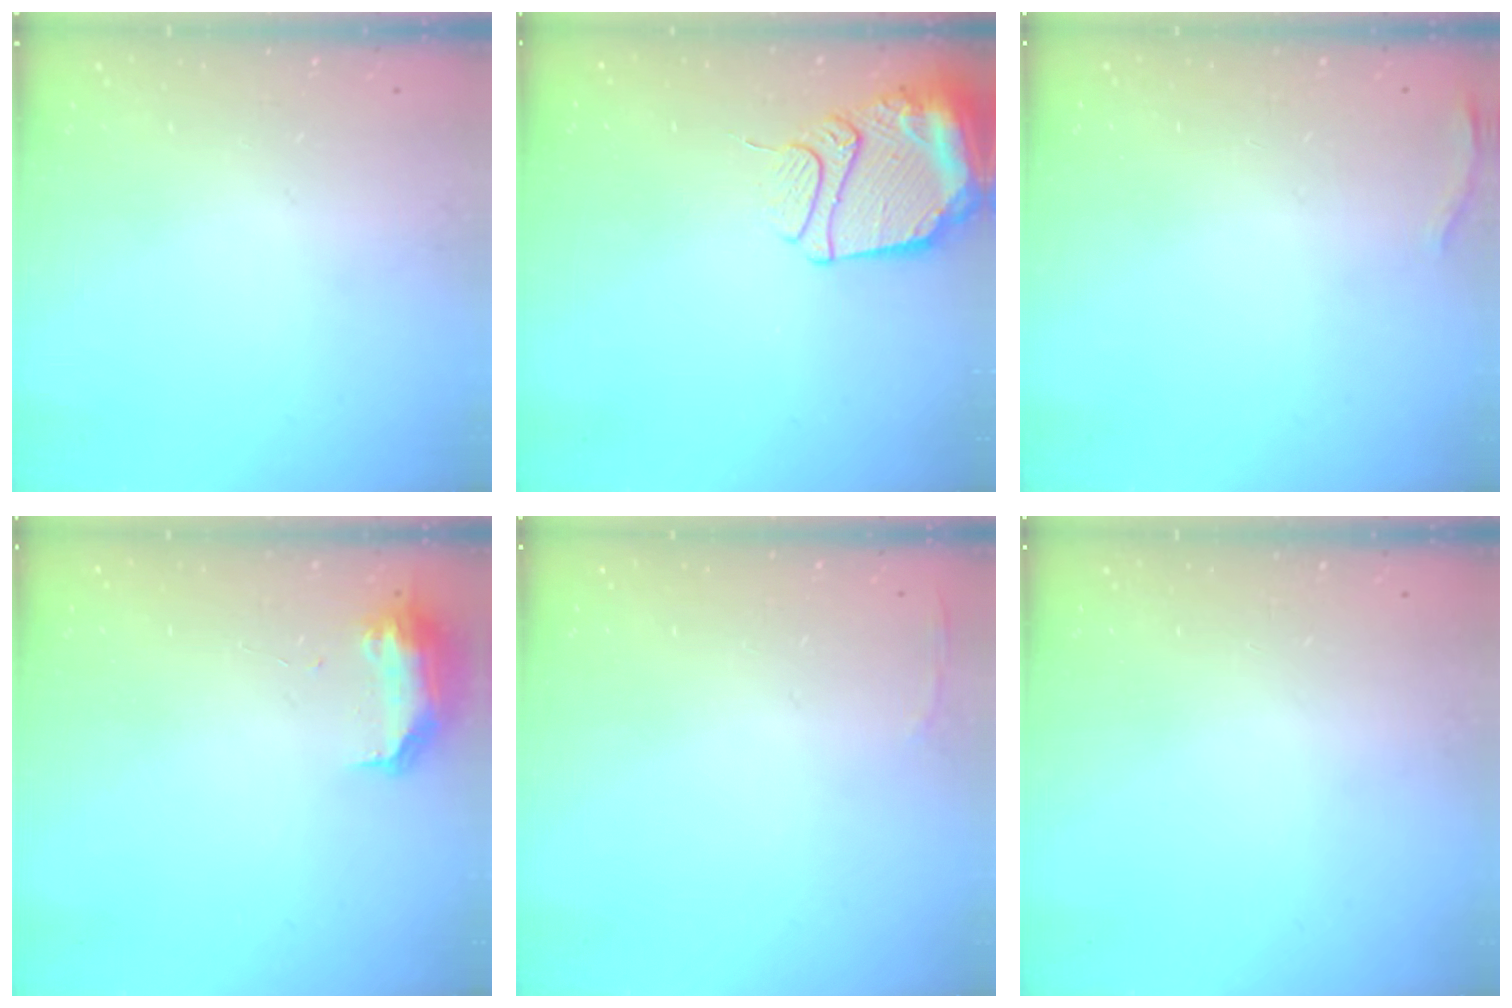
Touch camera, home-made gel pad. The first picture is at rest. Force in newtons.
{"total": 13.3, "press": 13.2, "slide": 1.4}
{"total": 7.3, "press": 5.5, "slide": 4.8}
{"total": 8.5, "press": 8.4, "slide": 0.9}
{"total": 2.8, "press": 2.6, "slide": 0.9}
{"total": 15.1, "press": 2.1, "slide": 14.9}